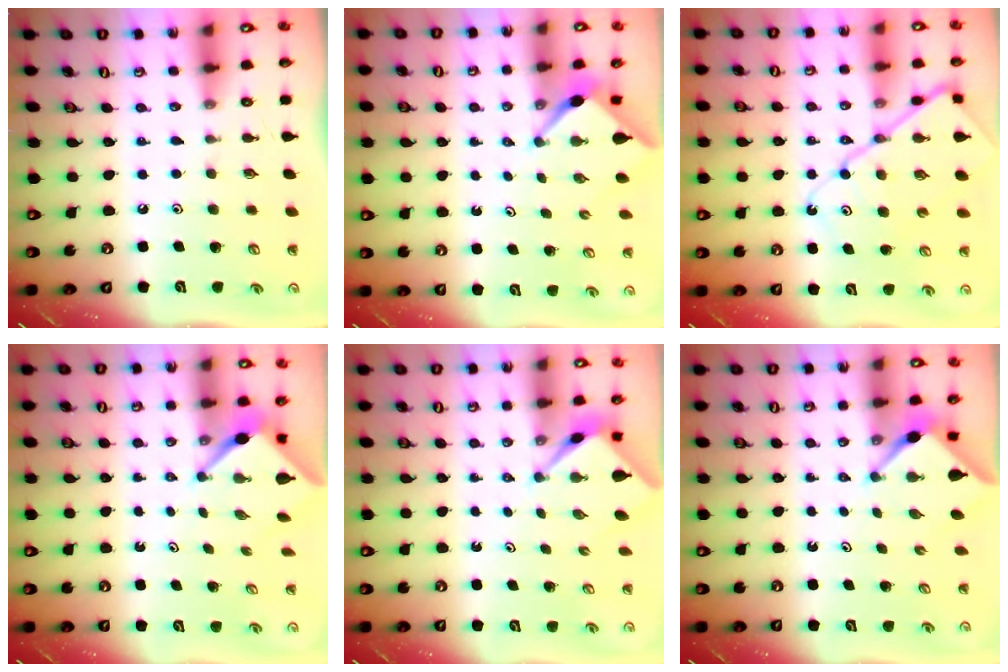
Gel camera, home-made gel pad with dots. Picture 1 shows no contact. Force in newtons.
{"total": 2.6, "press": 2.6, "slide": 0.3}
{"total": 13.5, "press": 13.4, "slide": 1.2}
{"total": 3.5, "press": 3.5, "slide": 0.2}
{"total": 2.5, "press": 2.4, "slide": 0.3}
{"total": 3.1, "press": 3.1, "slide": 0.3}